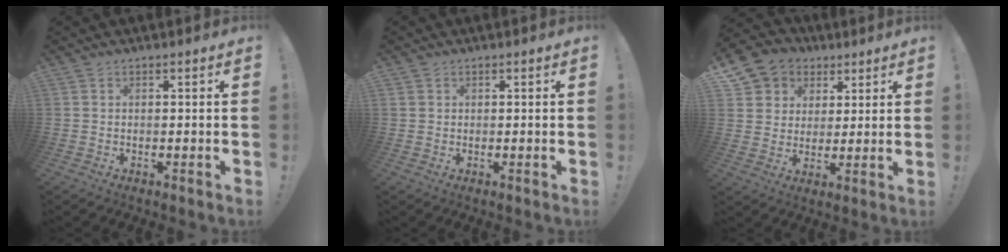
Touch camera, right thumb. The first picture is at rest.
{"total": 1.0, "force": [0.4, 0.9, 0.1], "torque": [-0.005, 0.002, 0.009]}
{"total": 8.6, "force": [3.4, 7.8, 1.7], "torque": [-0.026, -0.020, 0.072]}